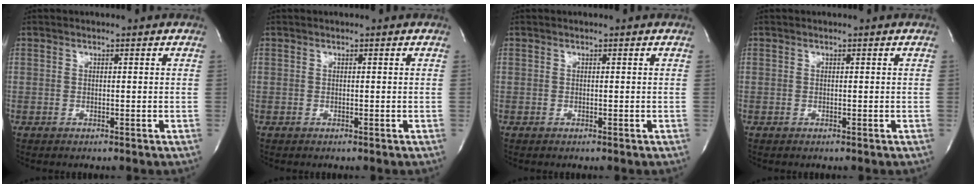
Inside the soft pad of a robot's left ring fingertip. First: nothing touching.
{"total": 0.0}
{"total": 0.0}
{"total": 0.0}